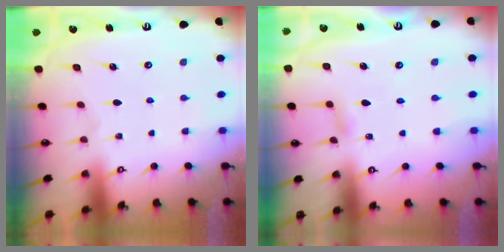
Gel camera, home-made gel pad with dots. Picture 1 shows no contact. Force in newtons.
{"total": 5.3, "press": 5.3, "slide": 0.5}